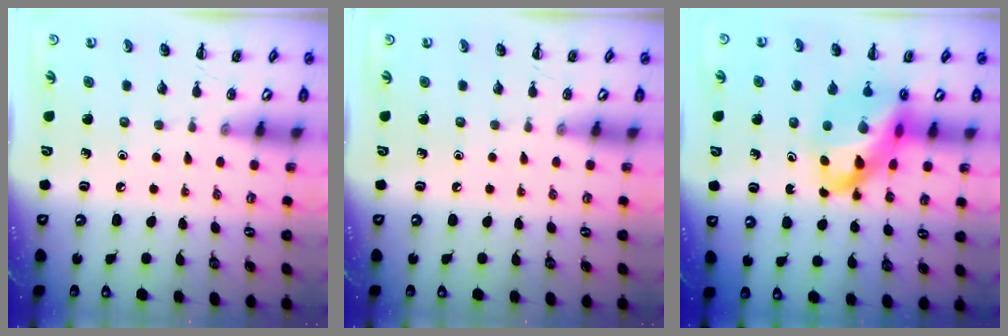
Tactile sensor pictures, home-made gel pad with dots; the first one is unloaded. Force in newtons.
{"total": 0.0}
{"total": 15.8, "press": 15.2, "slide": 4.0}